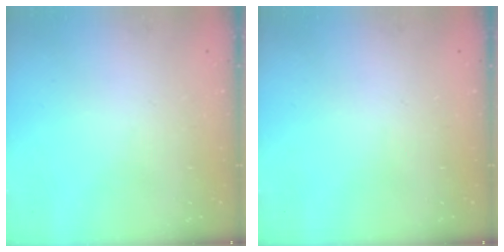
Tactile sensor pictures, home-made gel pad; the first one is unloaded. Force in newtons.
{"total": 0.0}